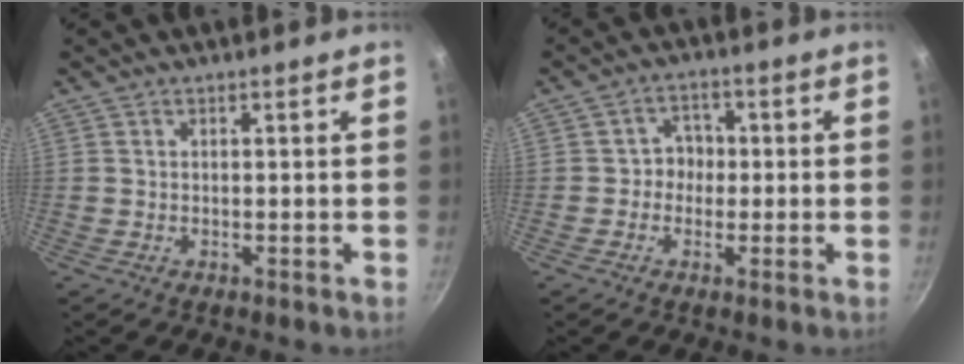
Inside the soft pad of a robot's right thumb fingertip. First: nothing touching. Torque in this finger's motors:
{"motor_torque": [-0.18, -0.18, 0.16, 0.11, 0.08]}